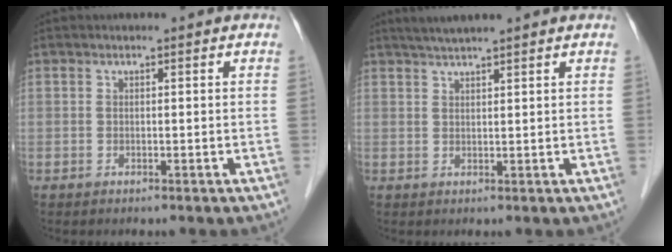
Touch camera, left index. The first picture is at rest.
{"total": 3.7, "force": [3.2, -0.5, 1.8], "torque": [-0.030, 0.022, 0.058]}